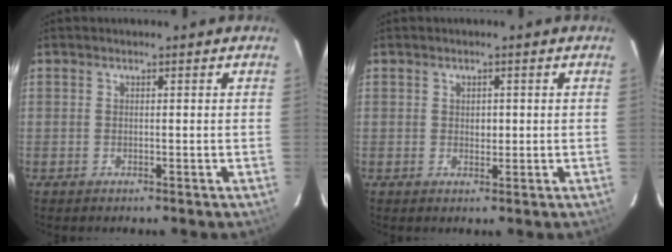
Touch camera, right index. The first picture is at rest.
{"total": 1.5, "force": [0.3, 1.2, 0.9], "torque": [-0.010, 0.003, 0.006]}